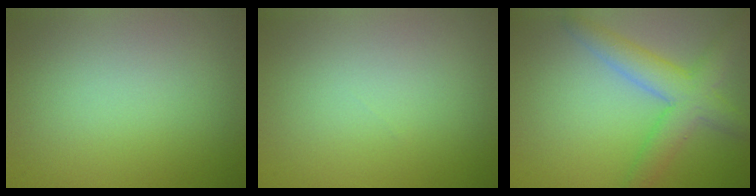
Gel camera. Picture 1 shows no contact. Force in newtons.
{"total": 0.0}
{"total": 5.1, "press": 5.1, "slide": 0.2}